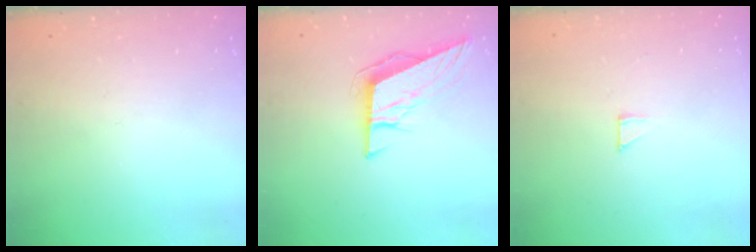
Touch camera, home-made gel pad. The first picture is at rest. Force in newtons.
{"total": 10.2, "press": 9.6, "slide": 3.5}
{"total": 2.3, "press": 2.3, "slide": 0.2}